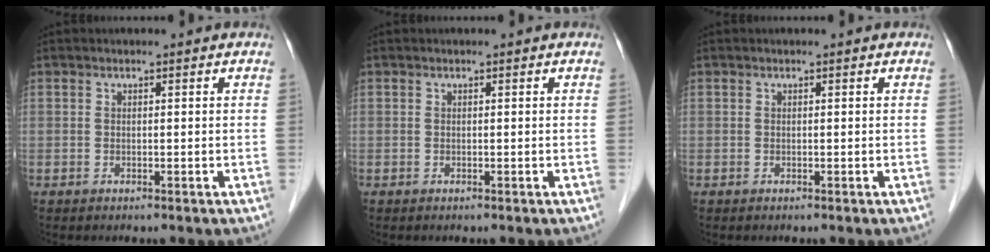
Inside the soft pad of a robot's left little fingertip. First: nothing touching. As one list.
[{"total": 0.0}, {"total": 0.0}]